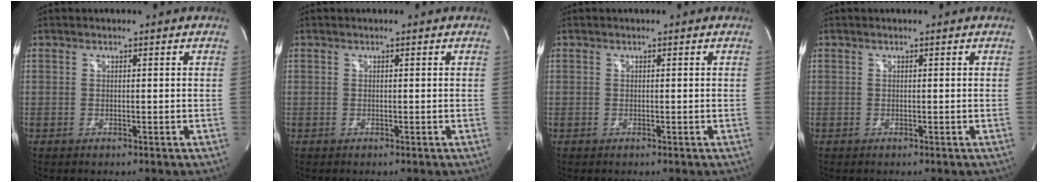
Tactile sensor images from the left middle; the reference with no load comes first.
{"total": 0.0}
{"total": 0.0}
{"total": 0.0}